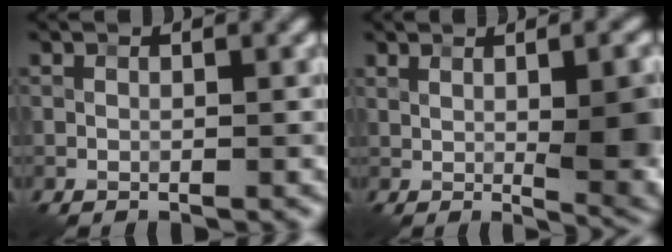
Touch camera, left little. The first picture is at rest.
{"total": 7.7, "force": [0.5, 2.0, 7.5], "torque": [-0.094, 0.000, 0.013]}